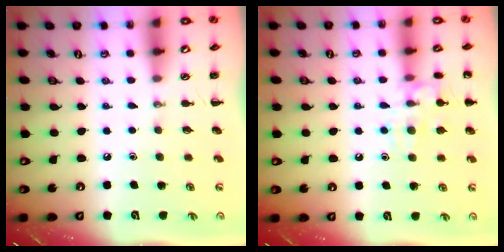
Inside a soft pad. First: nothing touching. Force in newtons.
{"total": 11.9, "press": 11.8, "slide": 0.8}